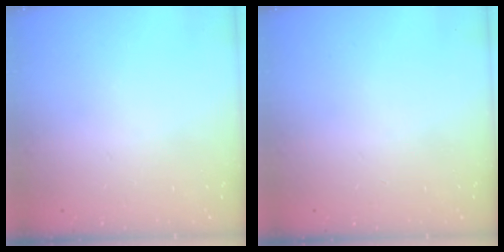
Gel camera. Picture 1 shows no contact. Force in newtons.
{"total": 0.0}